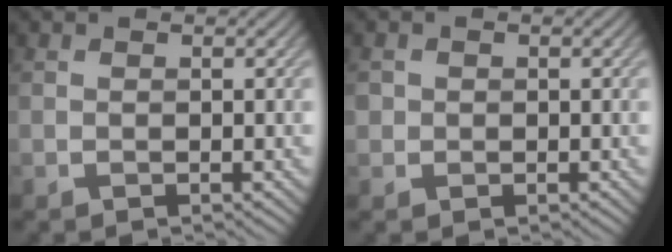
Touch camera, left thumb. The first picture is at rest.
{"total": 1.2, "force": [-0.1, 1.2, 0.1], "torque": [0.001, -0.003, -0.004]}